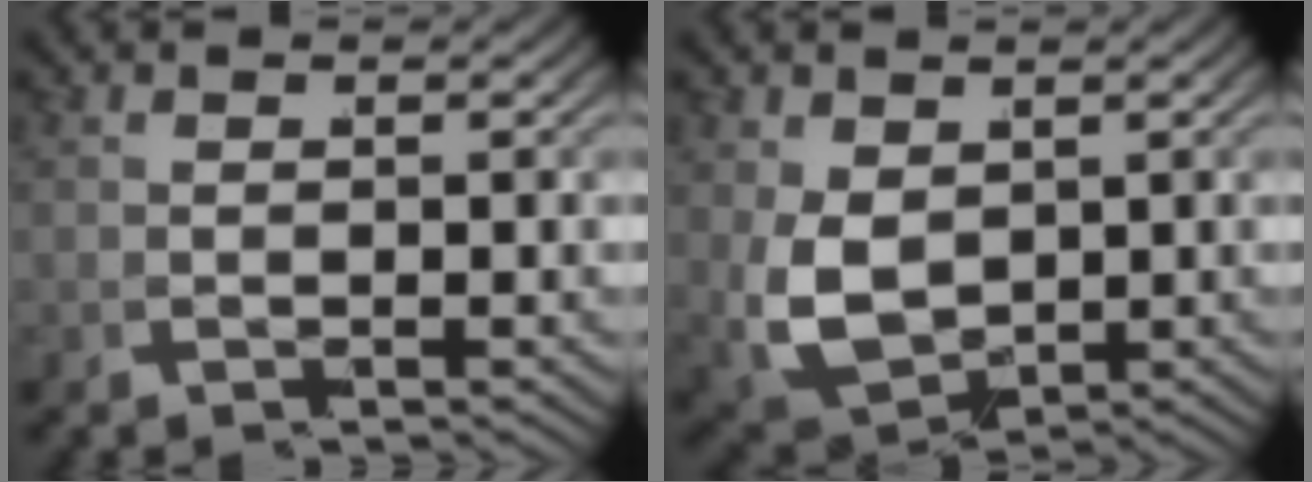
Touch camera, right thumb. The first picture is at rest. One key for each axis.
{"total": 6.6, "fx": 0.4, "fy": 4.8, "fz": 4.5, "tx": -0.125, "ty": -0.044, "tz": 0.038}